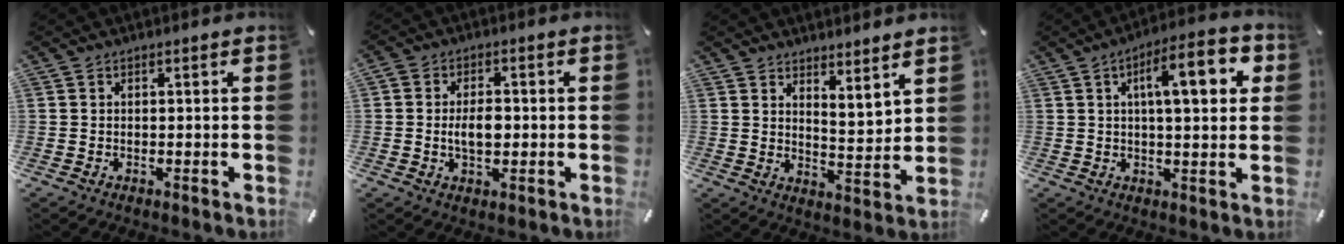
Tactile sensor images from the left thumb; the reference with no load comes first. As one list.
[{"total": 5.7, "force": [-0.5, 3.7, 4.2], "torque": [-0.075, 0.003, -0.012]}, {"total": 4.9, "force": [4.8, 0.4, 0.5], "torque": [-0.005, -0.051, 0.084]}, {"total": 13.3, "force": [4.4, 4.1, 11.9], "torque": [-0.181, 0.000, 0.062]}]